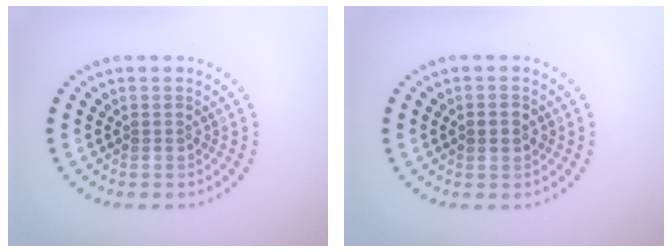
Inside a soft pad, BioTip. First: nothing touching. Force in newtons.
{"total": 2.0, "press": 1.9, "slide": 0.3}